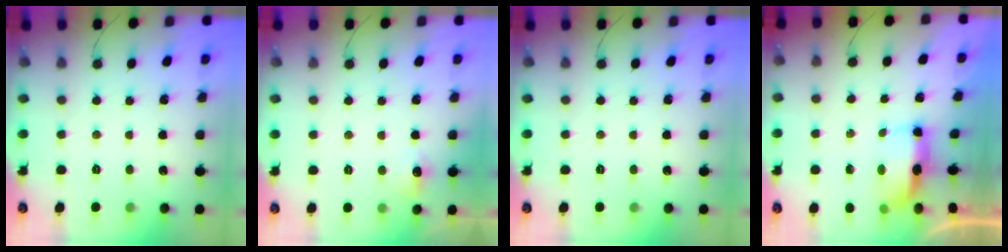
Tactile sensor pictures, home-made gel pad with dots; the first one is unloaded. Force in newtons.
{"total": 4.7, "press": 4.4, "slide": 1.5}
{"total": 0.0}
{"total": 6.1, "press": 6.1, "slide": 0.6}